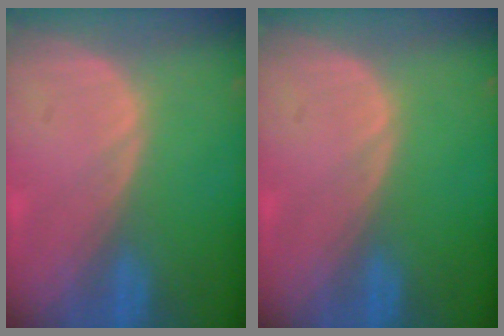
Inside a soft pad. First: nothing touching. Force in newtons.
{"total": 0.0}